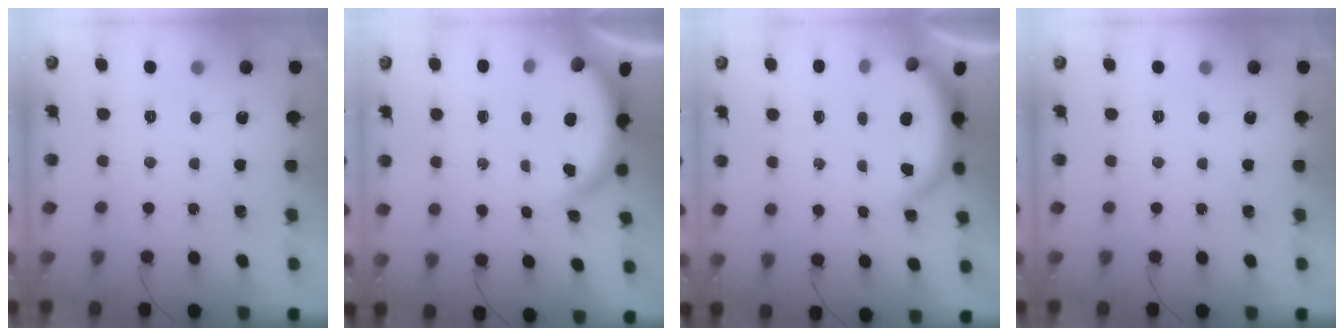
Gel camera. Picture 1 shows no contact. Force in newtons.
{"total": 3.8, "press": 3.8, "slide": 0.1}
{"total": 3.9, "press": 3.9, "slide": 0.2}
{"total": 0.0}